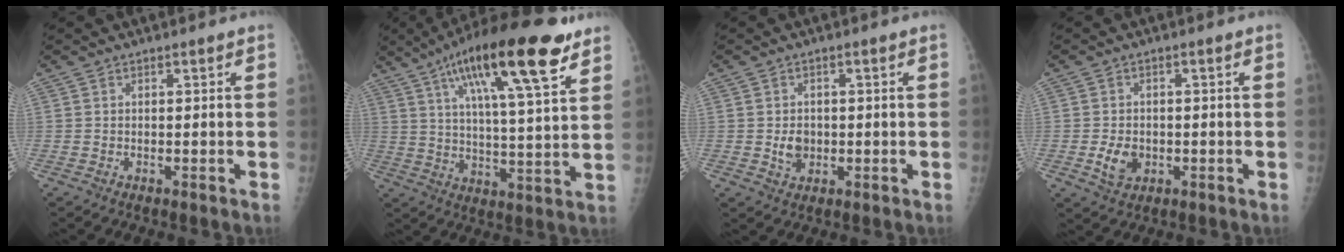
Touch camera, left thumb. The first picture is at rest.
{"total": 21.9, "force": [11.9, 4.9, 17.8], "torque": [-0.281, -0.025, 0.189]}
{"total": 3.6, "force": [-0.3, 2.9, 2.1], "torque": [-0.021, 0.001, -0.001]}
{"total": 4.5, "force": [-1.1, 3.3, 2.9], "torque": [-0.043, 0.000, -0.014]}